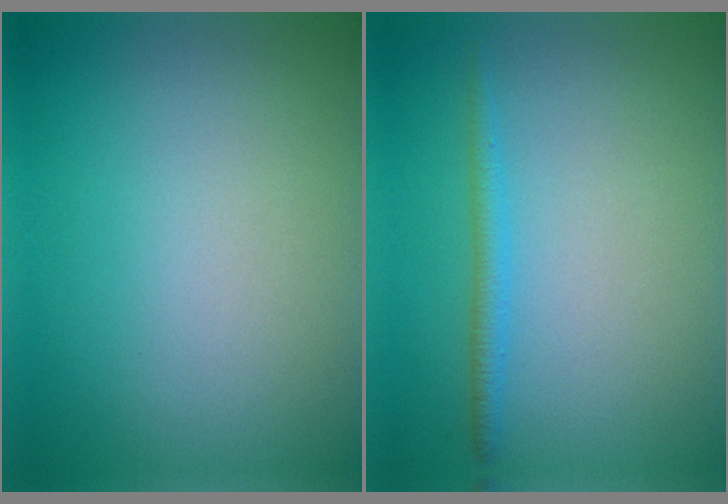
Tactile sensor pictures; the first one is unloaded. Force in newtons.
{"total": 1.6, "press": 1.6, "slide": 0.1}